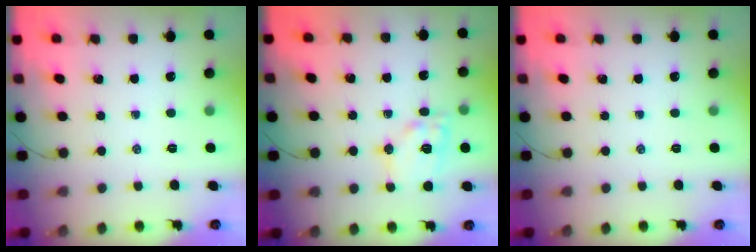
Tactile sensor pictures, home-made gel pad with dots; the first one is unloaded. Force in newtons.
{"total": 12.8, "press": 12.7, "slide": 2.0}
{"total": 0.0}